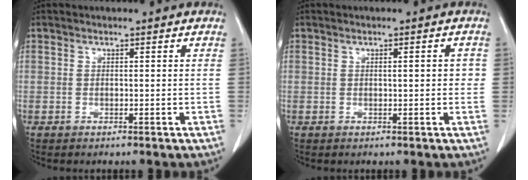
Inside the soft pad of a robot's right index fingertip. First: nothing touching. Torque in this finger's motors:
{"motor_torque": [-0.01, -0.02, -0.10, -0.01]}